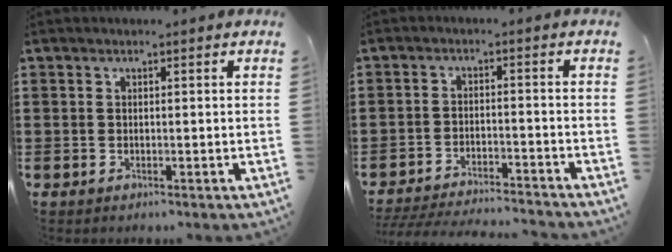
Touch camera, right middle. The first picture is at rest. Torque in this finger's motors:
{"motor_torque": [1.70, -0.44, 0.08, 0.06]}